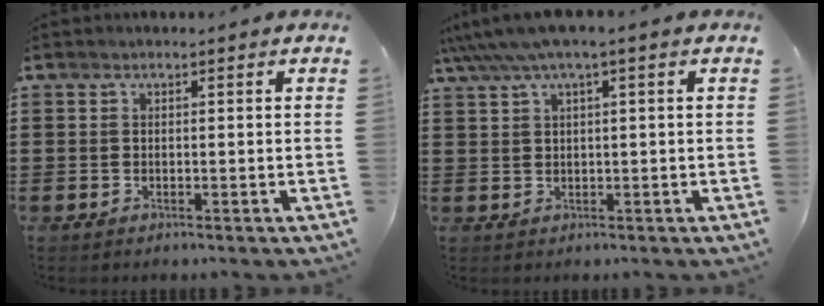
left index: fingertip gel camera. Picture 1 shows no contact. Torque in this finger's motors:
{"motor_torque": [0.78, -0.81, 1.05, 0.21]}